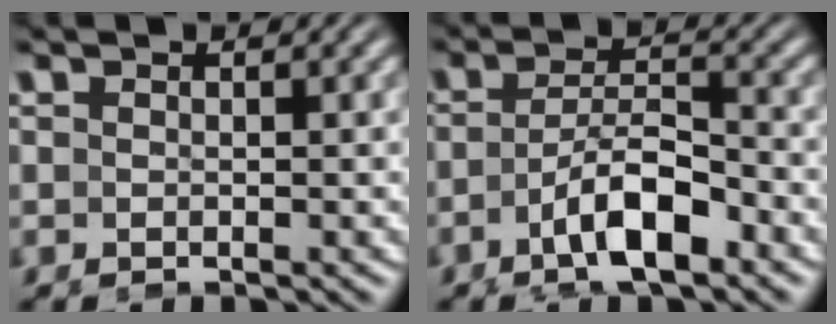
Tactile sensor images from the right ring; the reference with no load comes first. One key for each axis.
{"total": 5.2, "fx": -2.0, "fy": 2.5, "fz": 4.1, "tx": -0.067, "ty": -0.020, "tz": -0.022}